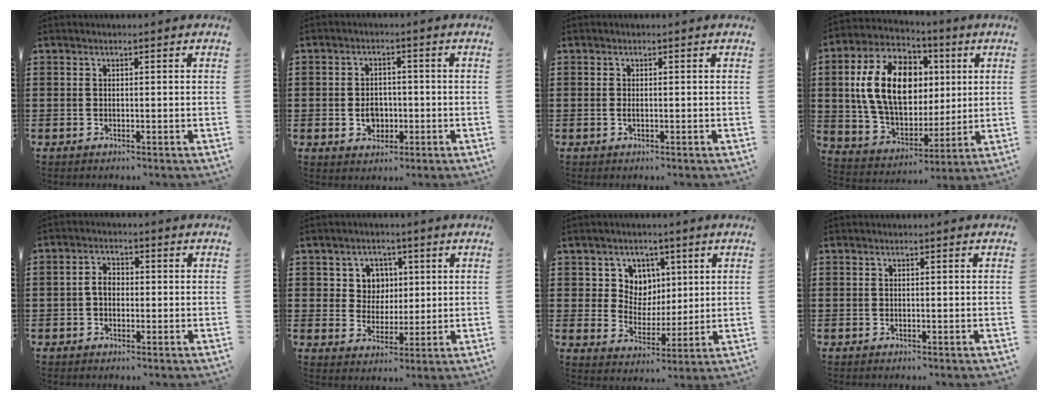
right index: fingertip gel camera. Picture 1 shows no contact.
{"total": 3.7, "force": [-0.8, 2.9, 2.1], "torque": [-0.039, 0.000, -0.018]}
{"total": 0.5, "force": [-0.1, 0.0, 0.5], "torque": [-0.011, -0.005, -0.001]}
{"total": 15.7, "force": [2.3, 10.5, 11.5], "torque": [-0.264, 0.016, 0.039]}
{"total": 2.8, "force": [-0.4, 1.9, 2.1], "torque": [-0.040, 0.005, -0.010]}
{"total": 5.0, "force": [1.7, 4.6, 1.2], "torque": [-0.041, 0.013, 0.028]}
{"total": 6.4, "force": [2.9, 5.6, 0.8], "torque": [-0.044, 0.001, 0.052]}
{"total": 0.0}